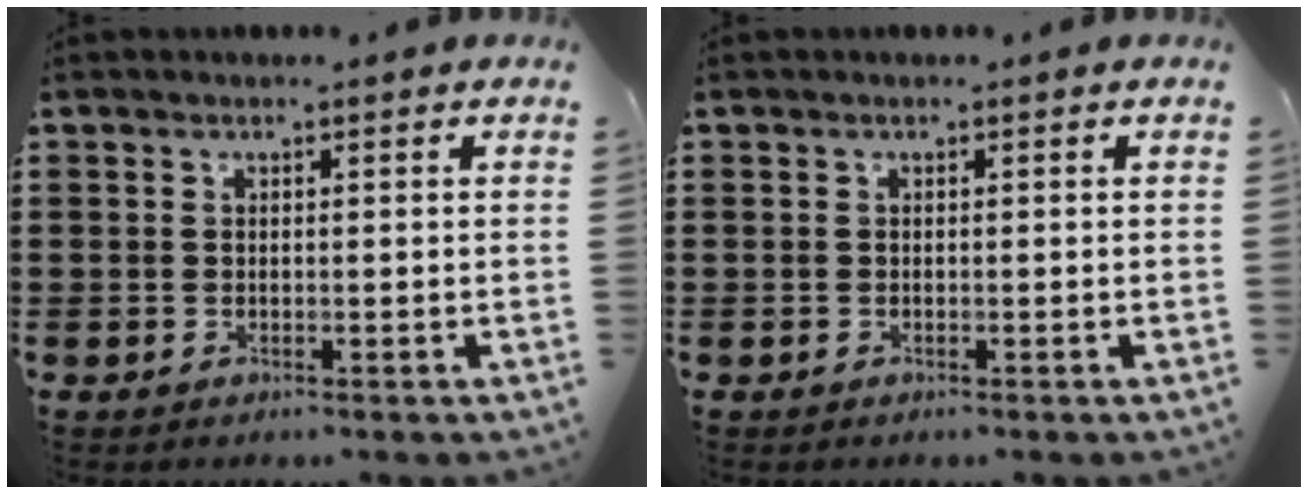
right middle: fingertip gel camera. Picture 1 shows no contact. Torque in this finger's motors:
{"motor_torque": [-1.13, 1.01, 0.02, -0.01]}